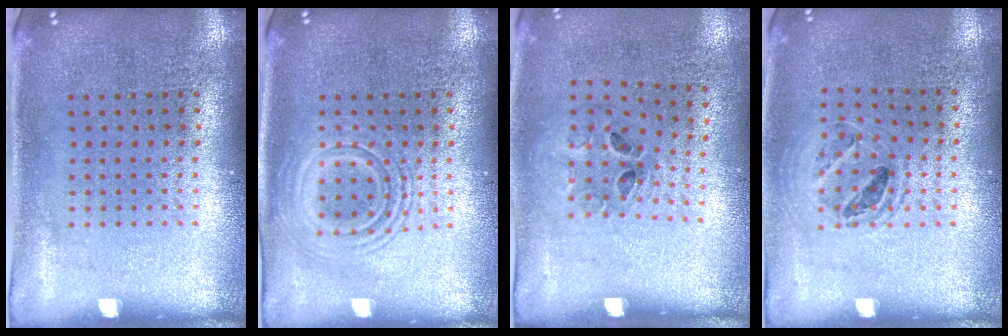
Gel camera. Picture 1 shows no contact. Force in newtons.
{"total": 2.6, "press": 2.6, "slide": 0.5}
{"total": 1.3, "press": 0.7, "slide": 1.1}
{"total": 1.1, "press": 1.1, "slide": 0.4}